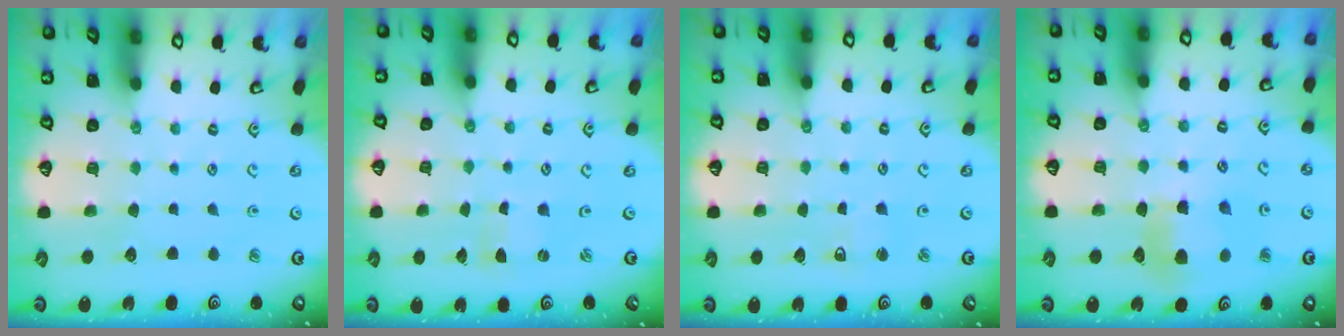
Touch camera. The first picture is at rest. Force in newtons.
{"total": 0.0}
{"total": 2.8, "press": 2.7, "slide": 0.7}
{"total": 7.0, "press": 7.0, "slide": 0.6}